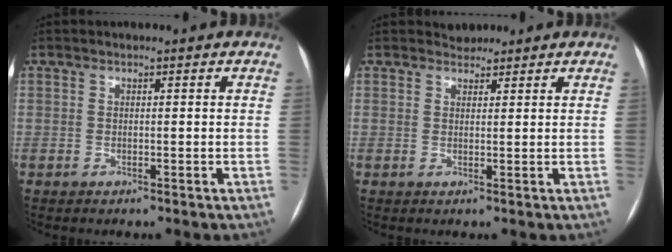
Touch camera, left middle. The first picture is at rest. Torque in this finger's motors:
{"motor_torque": [-0.02, -0.01, -0.02, -0.01]}